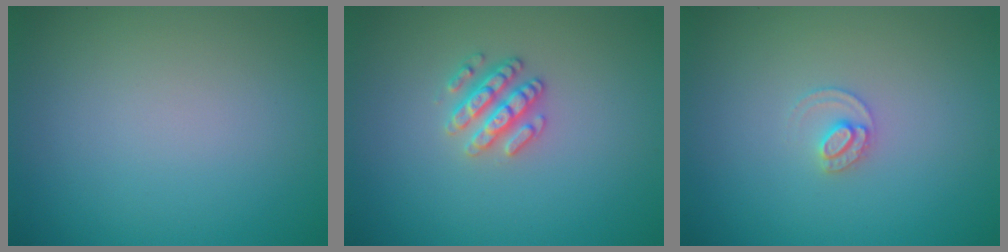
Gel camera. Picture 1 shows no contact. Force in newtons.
{"total": 2.6, "press": 2.5, "slide": 0.4}
{"total": 1.5, "press": 1.5, "slide": 0.2}